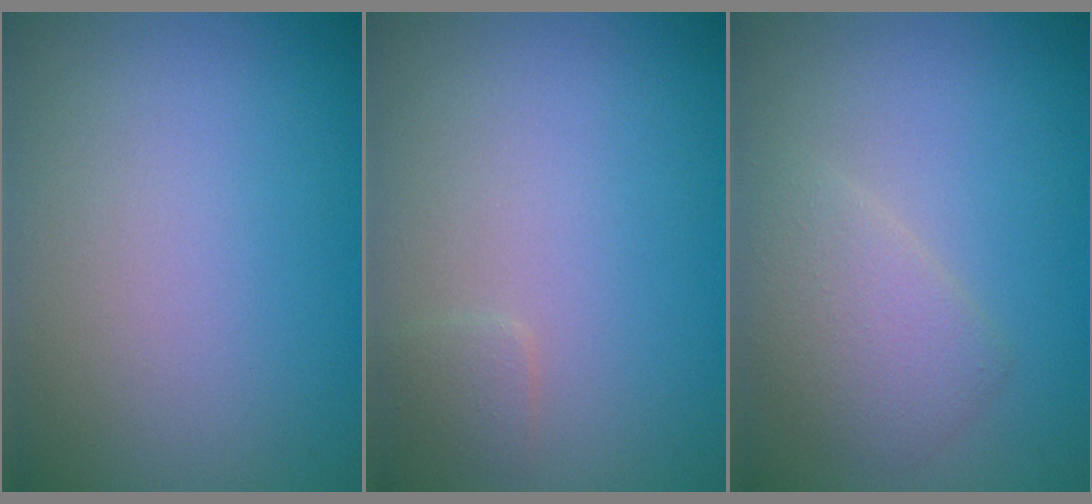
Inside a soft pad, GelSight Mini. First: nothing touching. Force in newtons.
{"total": 0.9, "press": 0.9, "slide": 0.1}
{"total": 2.9, "press": 2.9, "slide": 0.1}